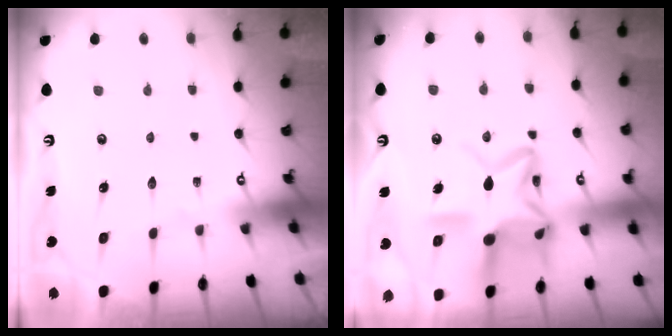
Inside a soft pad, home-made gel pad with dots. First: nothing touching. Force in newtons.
{"total": 17.6, "press": 17.6, "slide": 1.3}